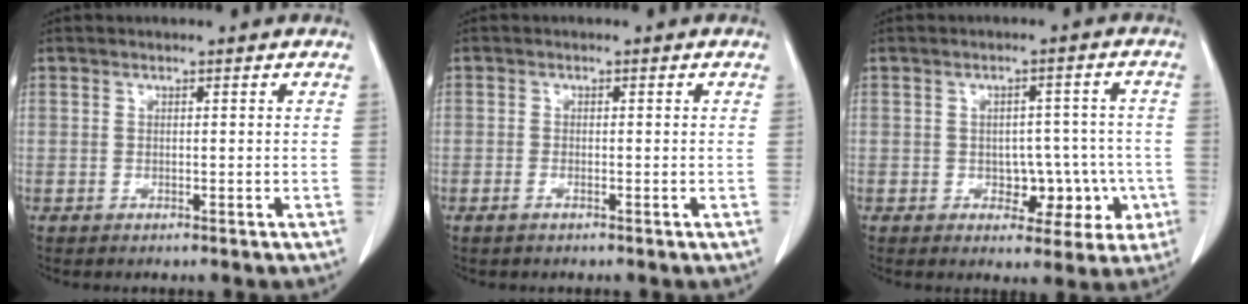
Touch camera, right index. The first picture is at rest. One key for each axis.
{"total": 0.9, "fx": -0.6, "fy": 0.3, "fz": 0.6, "tx": -0.013, "ty": -0.001, "tz": -0.008}
{"total": 7.1, "fx": -2.0, "fy": 5.0, "fz": 4.6, "tx": -0.037, "ty": 0.025, "tz": -0.014}